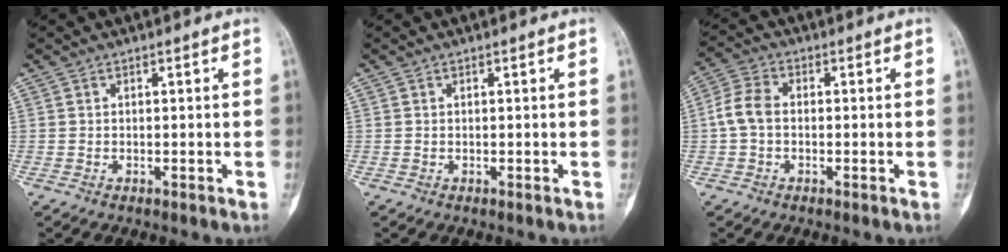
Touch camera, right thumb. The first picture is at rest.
{"total": 0.0}
{"total": 5.3, "force": [-0.4, 3.6, 3.9], "torque": [-0.079, 0.014, -0.018]}